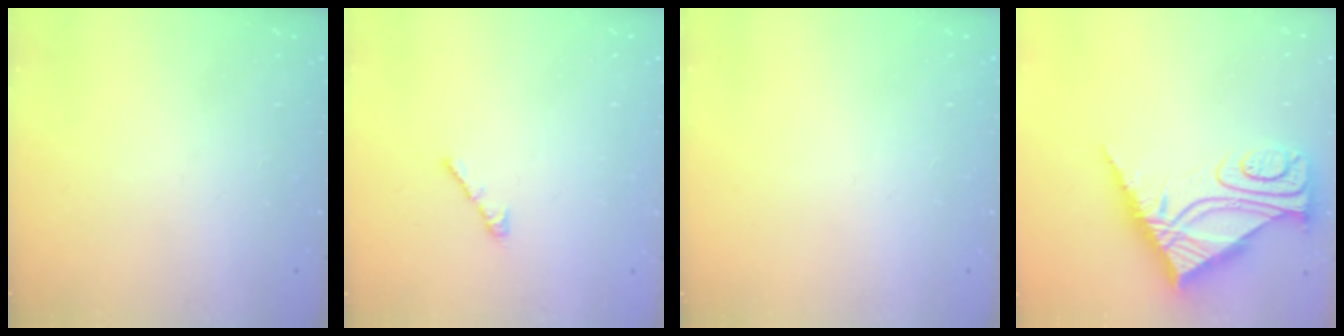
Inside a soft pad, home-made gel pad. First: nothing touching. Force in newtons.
{"total": 3.0, "press": 2.9, "slide": 0.8}
{"total": 0.0}
{"total": 13.6, "press": 13.5, "slide": 1.4}